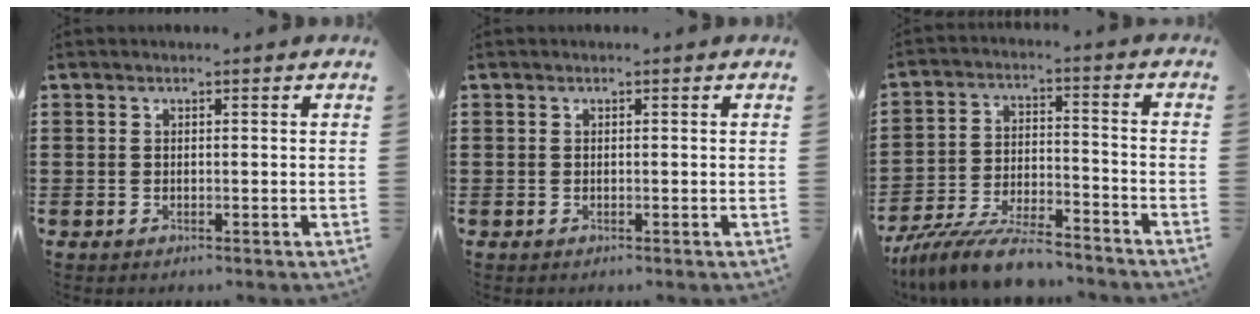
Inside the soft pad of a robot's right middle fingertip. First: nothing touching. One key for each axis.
{"total": 0.0}
{"total": 10.0, "fx": -8.9, "fy": 1.5, "fz": 4.2, "tx": -0.083, "ty": 0.017, "tz": -0.173}